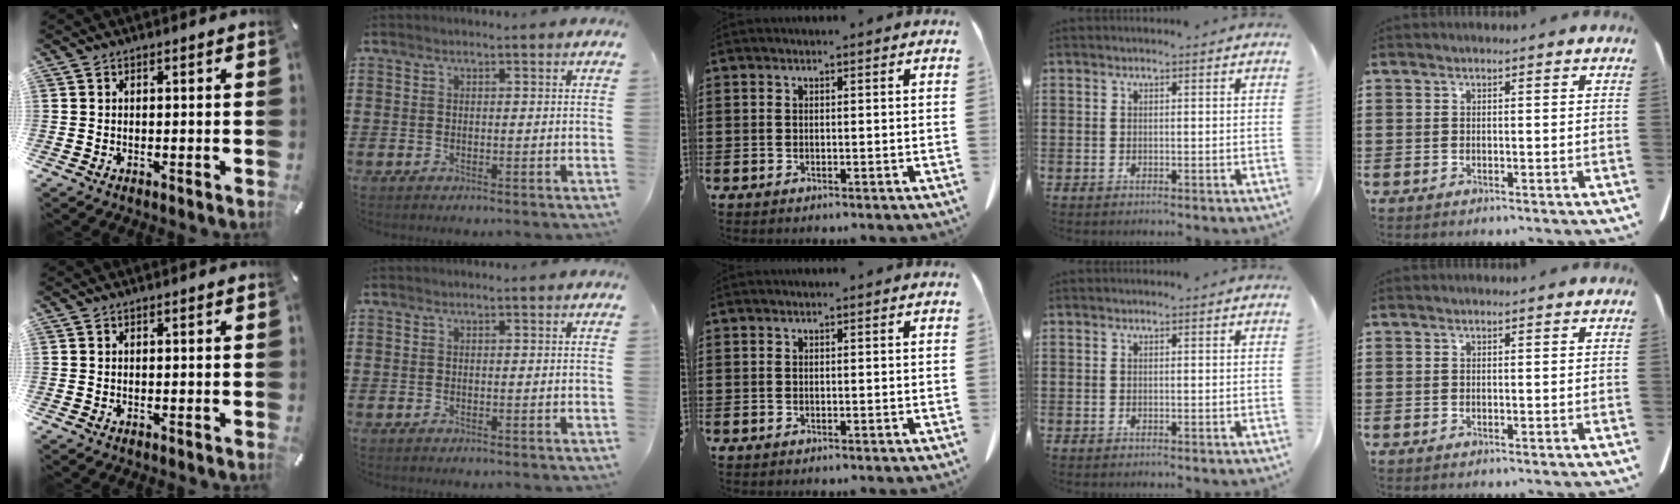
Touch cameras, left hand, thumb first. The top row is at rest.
{}